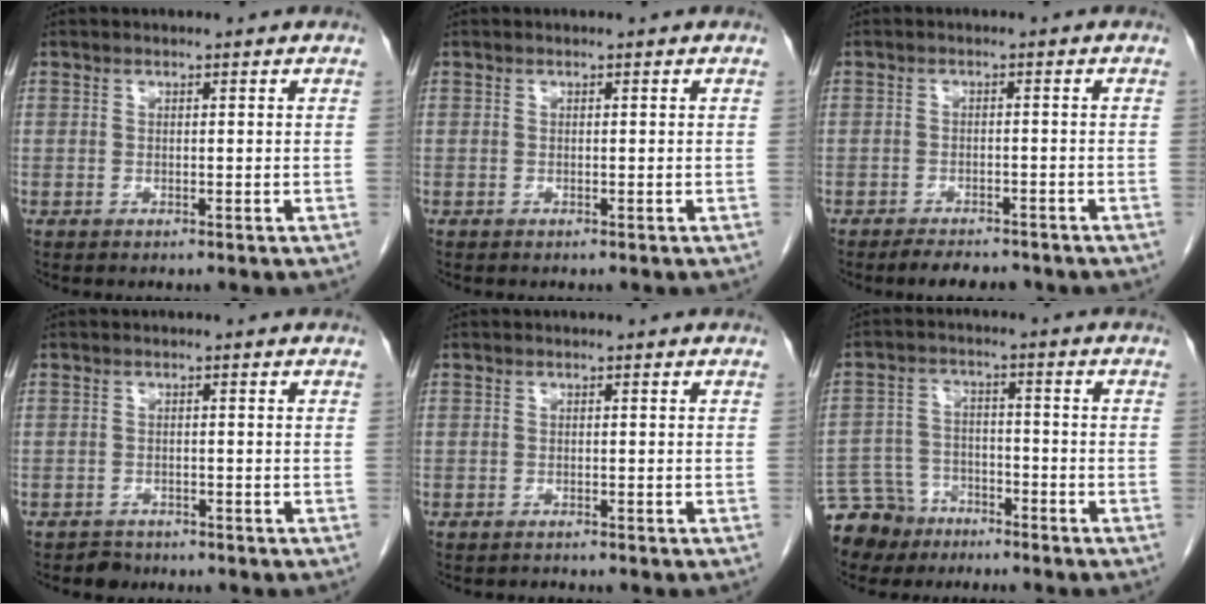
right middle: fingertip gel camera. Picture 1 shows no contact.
{"total": 0.0}
{"total": 4.8, "force": [-4.2, 1.6, 1.7], "torque": [-0.024, -0.004, -0.059]}
{"total": 1.7, "force": [-1.4, 0.9, -0.2], "torque": [-0.001, 0.002, -0.023]}
{"total": 0.6, "force": [-0.6, -0.1, -0.1], "torque": [-0.003, -0.005, -0.010]}
{"total": 7.9, "force": [-6.3, 4.7, 0.6], "torque": [-0.020, 0.005, -0.115]}